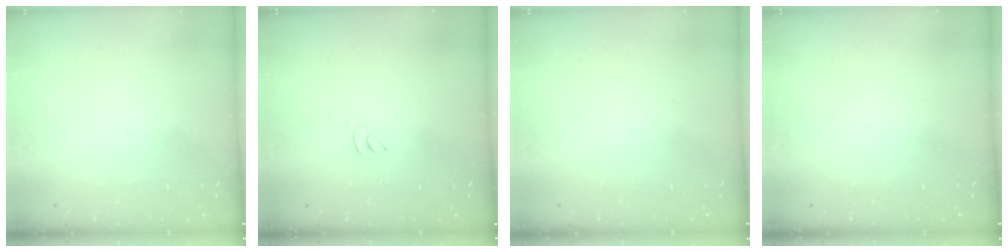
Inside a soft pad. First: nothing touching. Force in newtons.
{"total": 2.9, "press": 2.9, "slide": 0.5}
{"total": 1.7, "press": 1.6, "slide": 0.1}
{"total": 0.0}